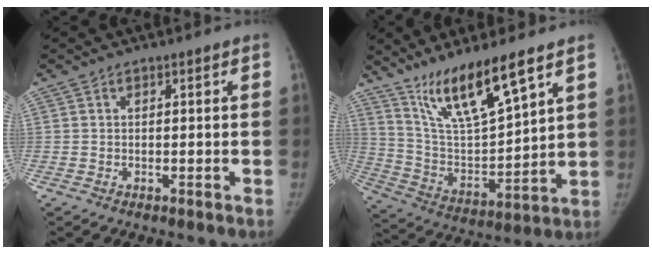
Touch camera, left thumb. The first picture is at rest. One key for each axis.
{"total": 15.4, "fx": 10.8, "fy": 2.7, "fz": 10.7, "tx": -0.184, "ty": -0.060, "tz": 0.218}